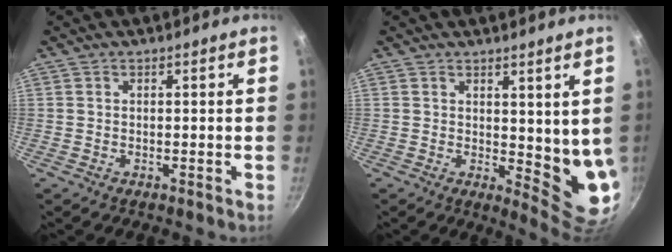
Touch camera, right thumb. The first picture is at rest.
{"total": 7.6, "force": [2.3, 3.3, 6.4], "torque": [-0.073, -0.031, 0.039]}